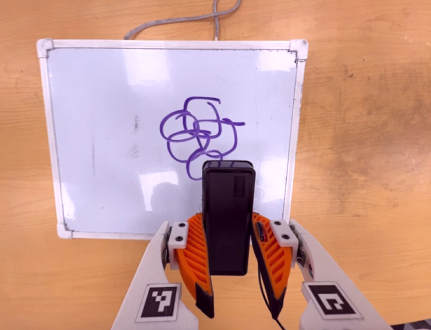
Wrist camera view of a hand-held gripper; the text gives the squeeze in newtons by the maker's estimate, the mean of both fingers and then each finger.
{"total": 5.6, "left": 3.8, "right": 7.4}